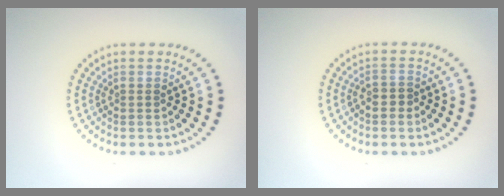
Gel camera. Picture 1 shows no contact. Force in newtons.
{"total": 1.0, "press": 0.8, "slide": 0.5}